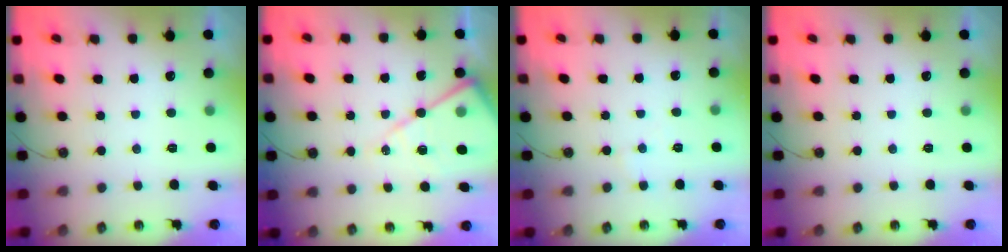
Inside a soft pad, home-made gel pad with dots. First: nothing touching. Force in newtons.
{"total": 14.7, "press": 14.6, "slide": 1.2}
{"total": 2.6, "press": 2.5, "slide": 0.5}
{"total": 0.0}